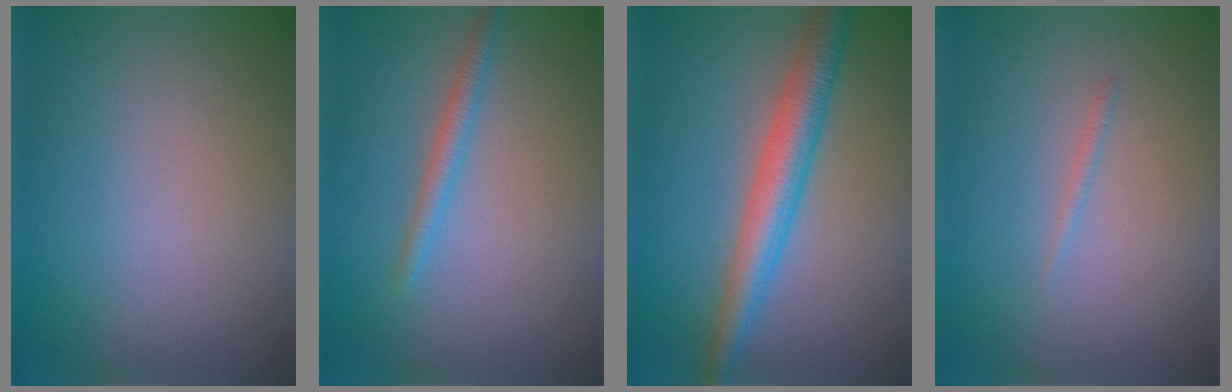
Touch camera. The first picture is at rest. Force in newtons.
{"total": 1.8, "press": 1.8, "slide": 0.1}
{"total": 4.7, "press": 4.7, "slide": 0.1}
{"total": 0.6, "press": 0.5, "slide": 0.1}